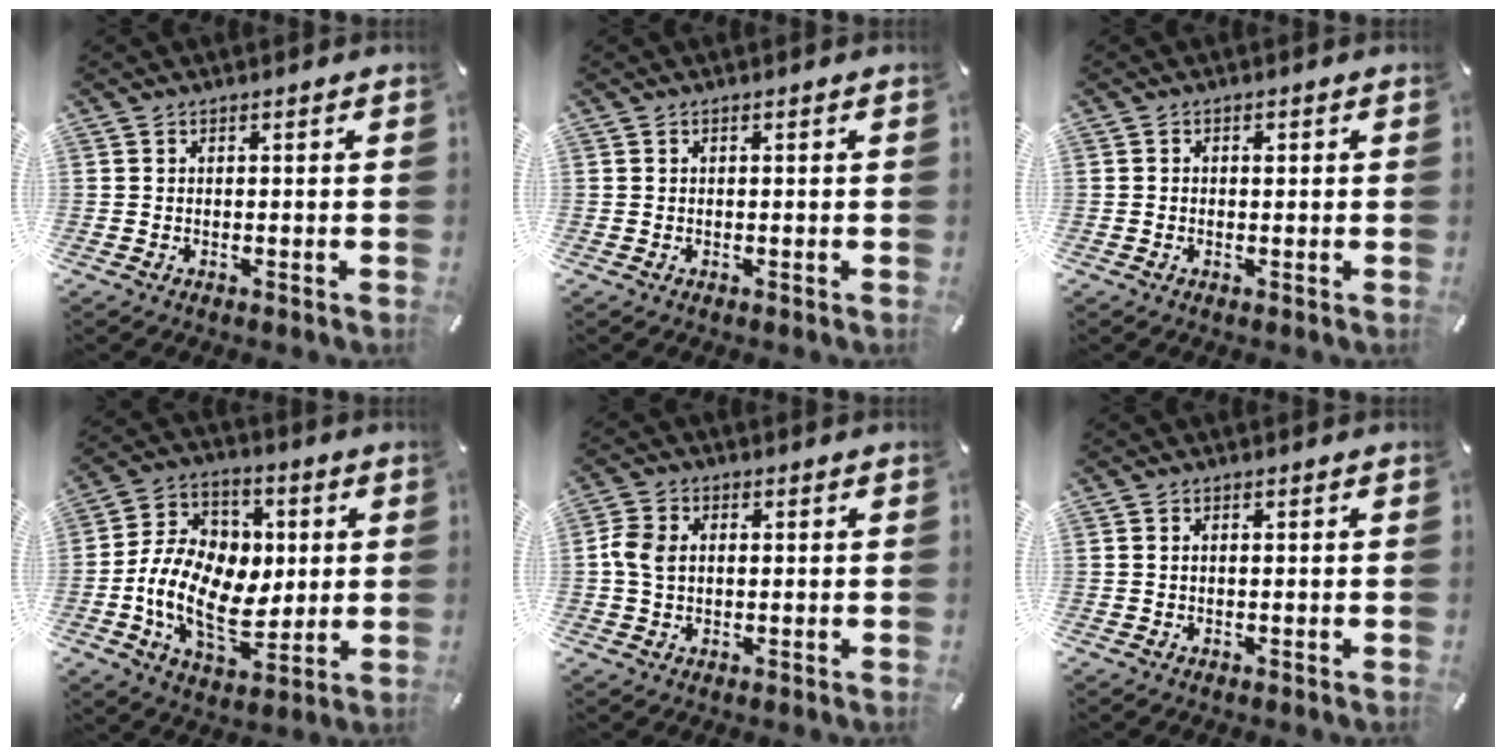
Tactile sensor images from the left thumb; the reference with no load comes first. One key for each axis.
{"total": 0.0}
{"total": 1.0, "fx": -0.1, "fy": 0.8, "fz": 0.6, "tx": -0.004, "ty": 0.001, "tz": -0.004}
{"total": 16.4, "fx": -1.7, "fy": 12.1, "fz": 11.0, "tx": -0.234, "ty": 0.008, "tz": -0.028}
{"total": 5.0, "fx": 0.4, "fy": 3.9, "fz": 3.2, "tx": -0.076, "ty": 0.006, "tz": 0.003}
{"total": 0.7, "fx": 0.0, "fy": 0.3, "fz": 0.7, "tx": -0.014, "ty": 0.003, "tz": -0.001}